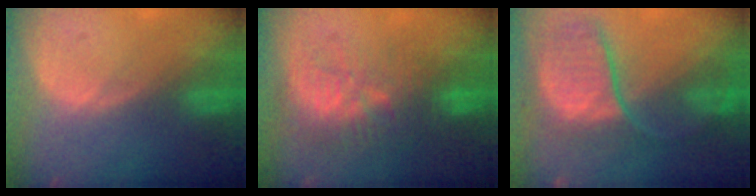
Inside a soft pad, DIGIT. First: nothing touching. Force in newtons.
{"total": 9.2, "press": 8.5, "slide": 3.4}
{"total": 9.1, "press": 8.7, "slide": 2.9}